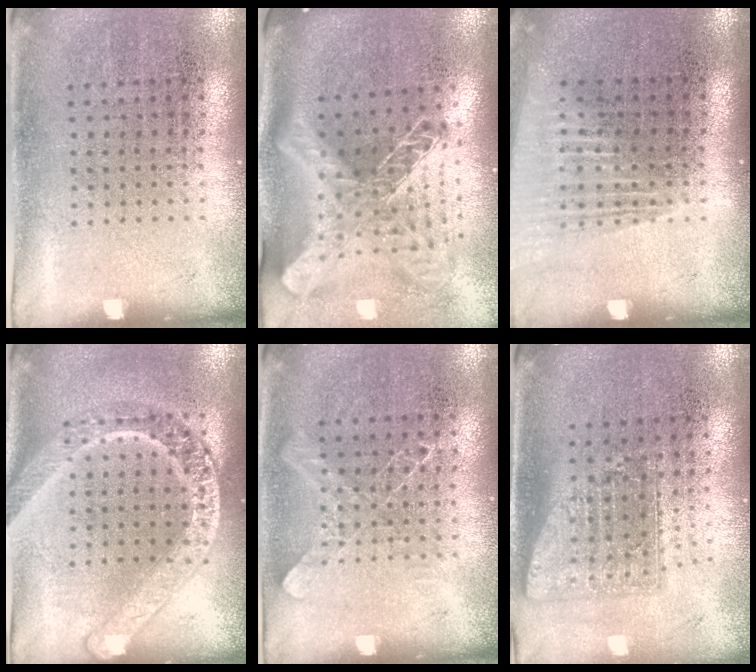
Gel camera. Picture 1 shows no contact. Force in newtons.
{"total": 2.7, "press": 1.9, "slide": 1.9}
{"total": 1.3, "press": 1.2, "slide": 0.6}
{"total": 2.6, "press": 2.6, "slide": 0.3}
{"total": 1.3, "press": 1.2, "slide": 0.3}
{"total": 1.6, "press": 1.2, "slide": 1.0}